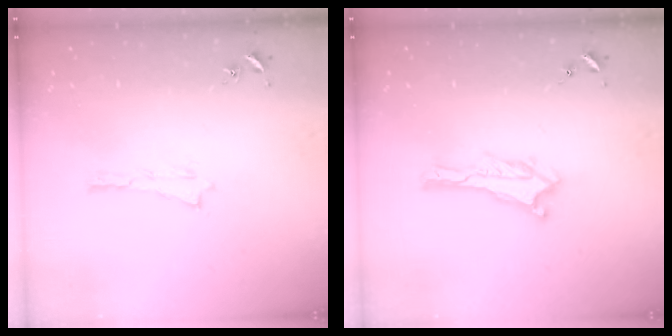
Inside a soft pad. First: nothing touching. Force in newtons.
{"total": 0.0}